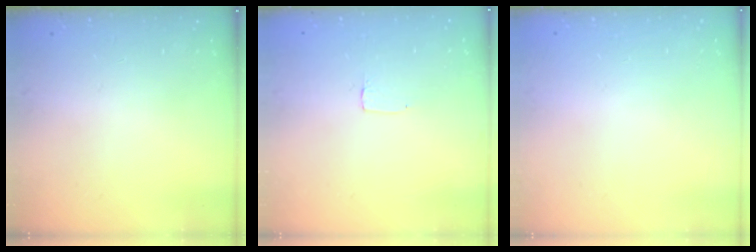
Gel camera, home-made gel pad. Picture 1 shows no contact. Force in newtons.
{"total": 2.6, "press": 2.6, "slide": 0.2}
{"total": 0.0}